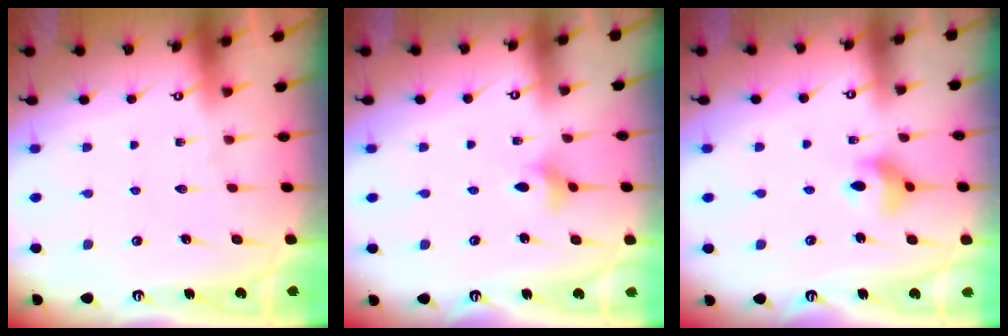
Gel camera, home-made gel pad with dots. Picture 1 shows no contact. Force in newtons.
{"total": 3.0, "press": 2.9, "slide": 0.6}
{"total": 7.7, "press": 7.4, "slide": 2.2}